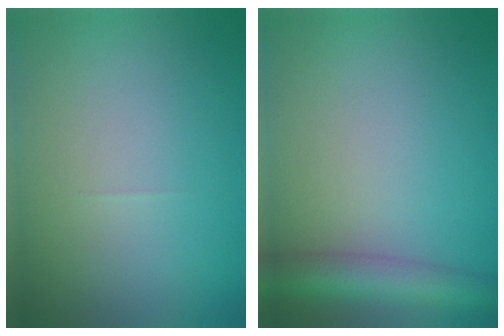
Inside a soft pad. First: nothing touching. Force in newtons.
{"total": 4.7, "press": 4.7, "slide": 0.2}